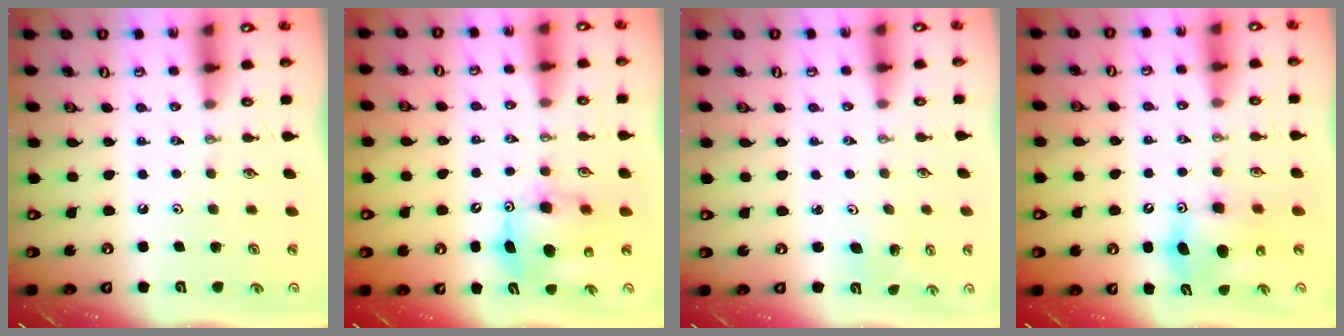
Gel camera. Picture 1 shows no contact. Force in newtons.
{"total": 8.5, "press": 8.5, "slide": 0.9}
{"total": 2.0, "press": 2.0, "slide": 0.1}
{"total": 9.2, "press": 9.2, "slide": 0.2}